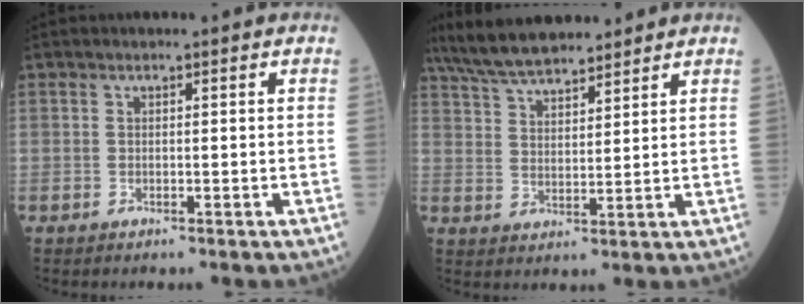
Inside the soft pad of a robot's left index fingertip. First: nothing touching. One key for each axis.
{"total": 11.7, "fx": 10.2, "fy": 2.4, "fz": 5.3, "tx": -0.100, "ty": 0.029, "tz": 0.184}